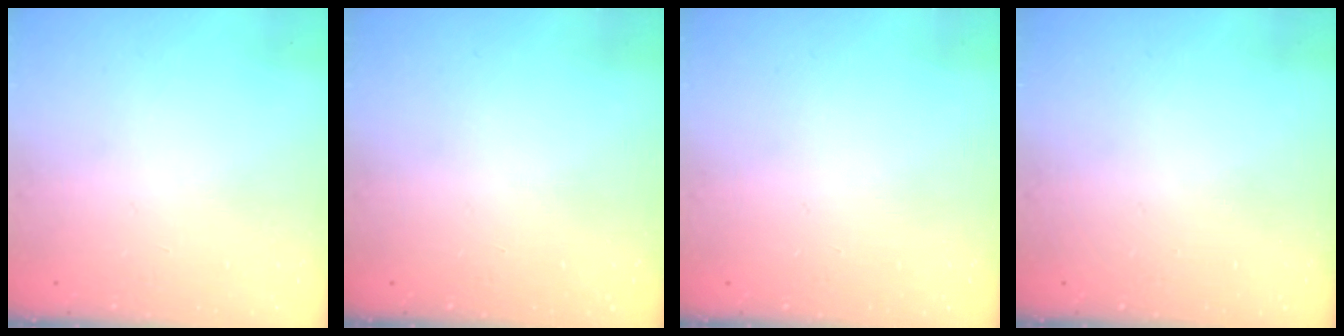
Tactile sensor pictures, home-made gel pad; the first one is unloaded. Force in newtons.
{"total": 0.0}
{"total": 0.0}
{"total": 0.0}